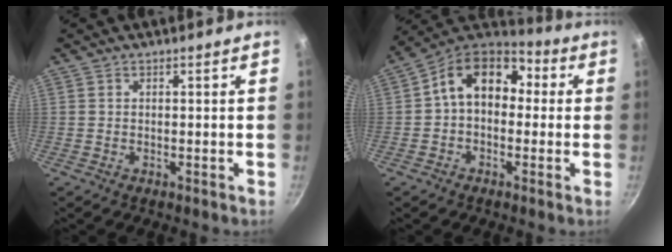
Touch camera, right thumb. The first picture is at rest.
{"total": 13.6, "force": [1.5, 9.8, 9.3], "torque": [-0.118, 0.039, 0.000]}